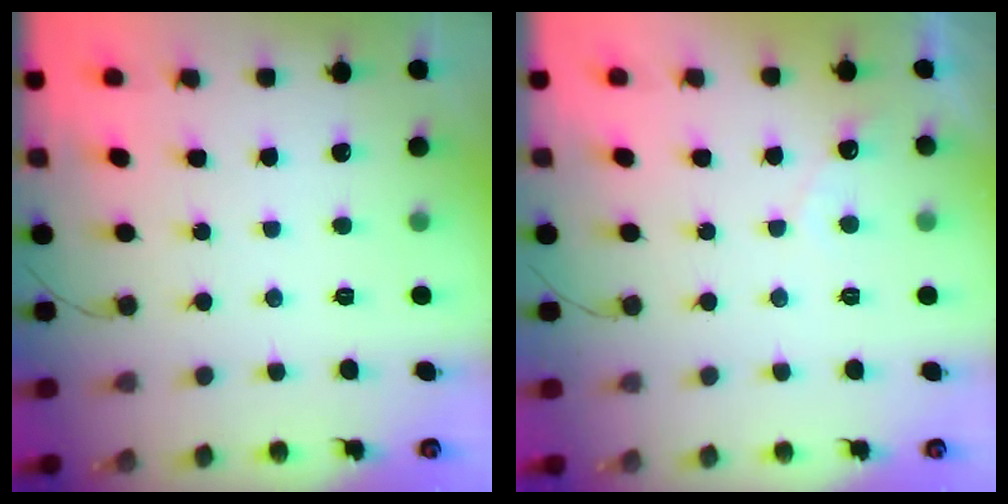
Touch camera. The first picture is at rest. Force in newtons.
{"total": 4.0, "press": 4.0, "slide": 0.2}